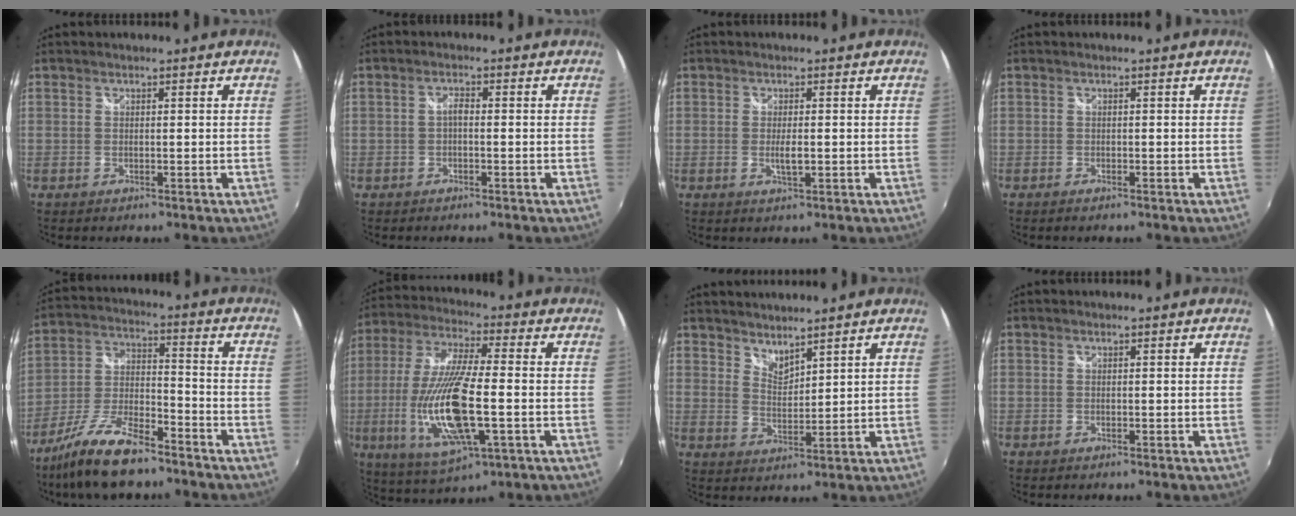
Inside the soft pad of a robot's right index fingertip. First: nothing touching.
{"total": 1.5, "force": [-0.4, 0.6, 1.3], "torque": [-0.026, 0.006, -0.010]}
{"total": 2.4, "force": [-0.3, 0.6, 2.3], "torque": [-0.042, -0.007, -0.003]}
{"total": 0.8, "force": [-0.7, 0.2, 0.4], "torque": [-0.010, -0.004, -0.014]}
{"total": 14.6, "force": [-10.8, 4.2, 8.8], "torque": [-0.192, -0.016, -0.201]}
{"total": 18.6, "force": [-4.0, 5.0, 17.5], "torque": [-0.358, -0.023, -0.069]}
{"total": 4.1, "force": [3.9, 0.8, 1.1], "torque": [-0.013, -0.003, 0.069]}
{"total": 0.0}